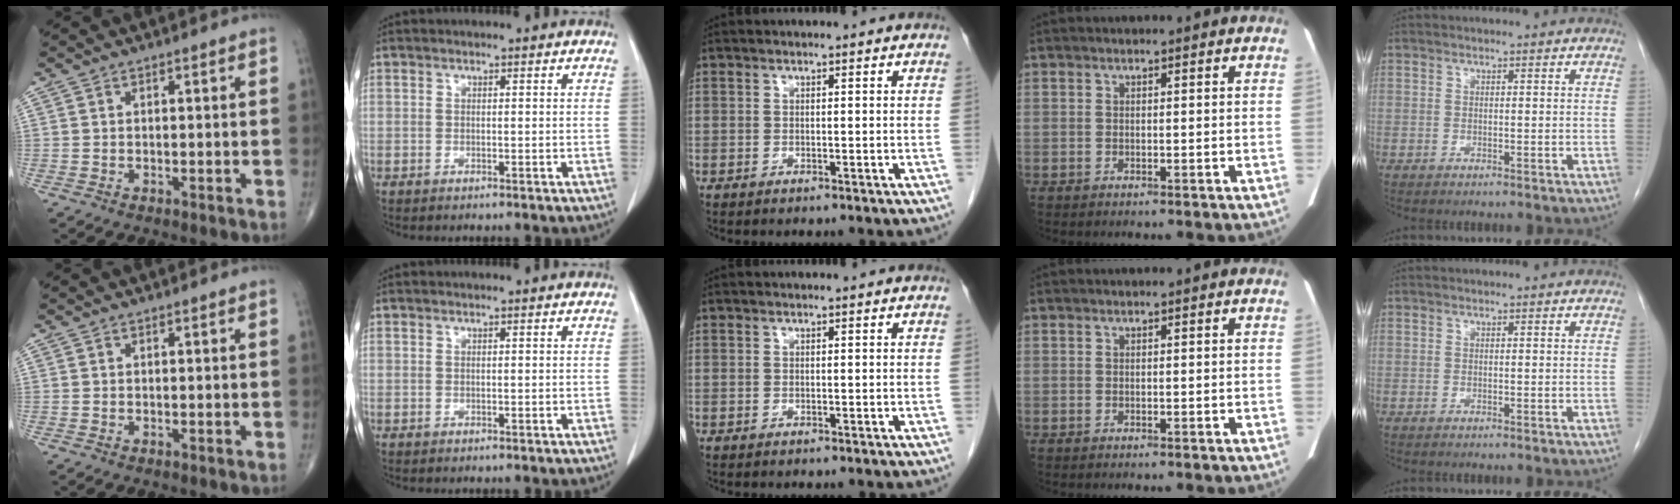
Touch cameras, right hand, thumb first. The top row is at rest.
{}